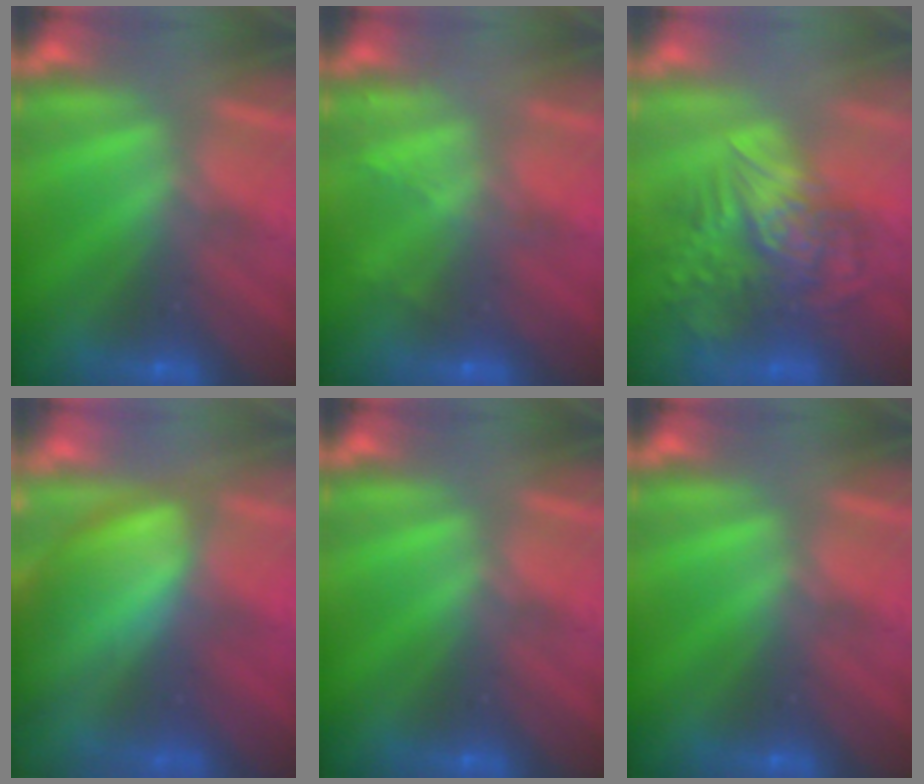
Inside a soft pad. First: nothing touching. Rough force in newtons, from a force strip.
{"total": 2.2}
{"total": 5.5}
{"total": 11.4}
{"total": 0.0}
{"total": 0.0}